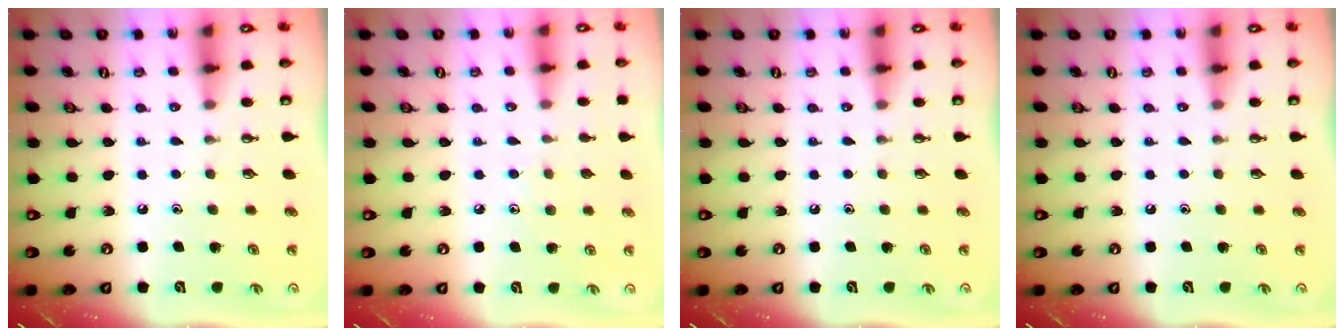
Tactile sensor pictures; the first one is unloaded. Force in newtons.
{"total": 5.0, "press": 5.0, "slide": 0.5}
{"total": 0.0}
{"total": 0.0}